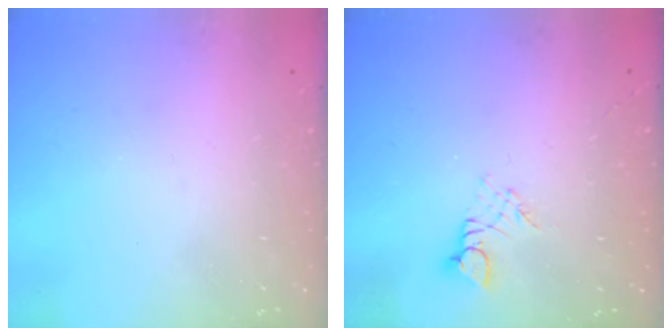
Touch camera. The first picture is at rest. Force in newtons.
{"total": 2.3, "press": 2.3, "slide": 0.2}